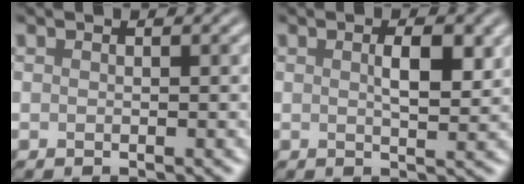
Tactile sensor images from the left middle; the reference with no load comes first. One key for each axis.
{"total": 3.0, "fx": 0.8, "fy": 0.9, "fz": 2.8, "tx": -0.047, "ty": 0.000, "tz": 0.015}